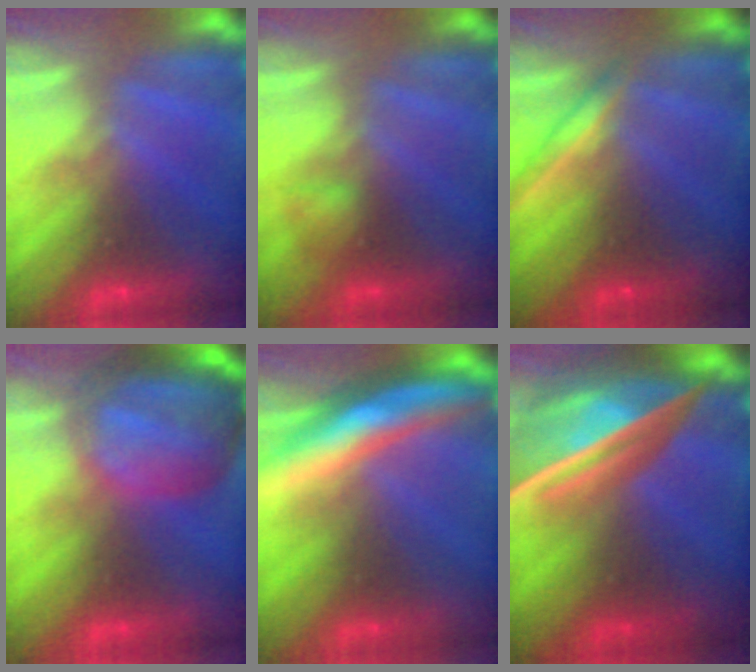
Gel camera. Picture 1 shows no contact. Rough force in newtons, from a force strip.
{"total": 1.9}
{"total": 1.9}
{"total": 5.6}
{"total": 6.9}
{"total": 7.6}